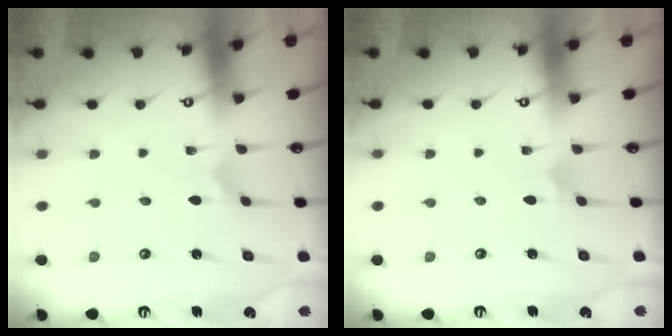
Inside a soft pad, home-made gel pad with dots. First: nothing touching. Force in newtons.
{"total": 2.7, "press": 2.7, "slide": 0.1}